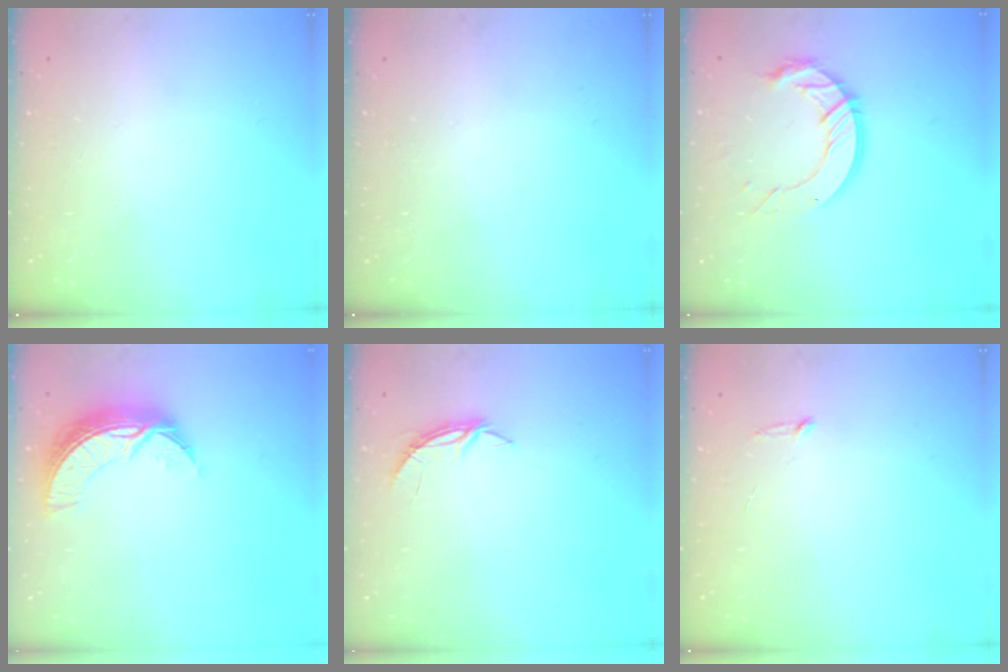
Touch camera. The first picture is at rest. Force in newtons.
{"total": 0.0}
{"total": 12.3, "press": 12.2, "slide": 1.2}
{"total": 9.3, "press": 9.3, "slide": 0.7}
{"total": 4.4, "press": 4.3, "slide": 0.4}
{"total": 2.5, "press": 2.5, "slide": 0.2}